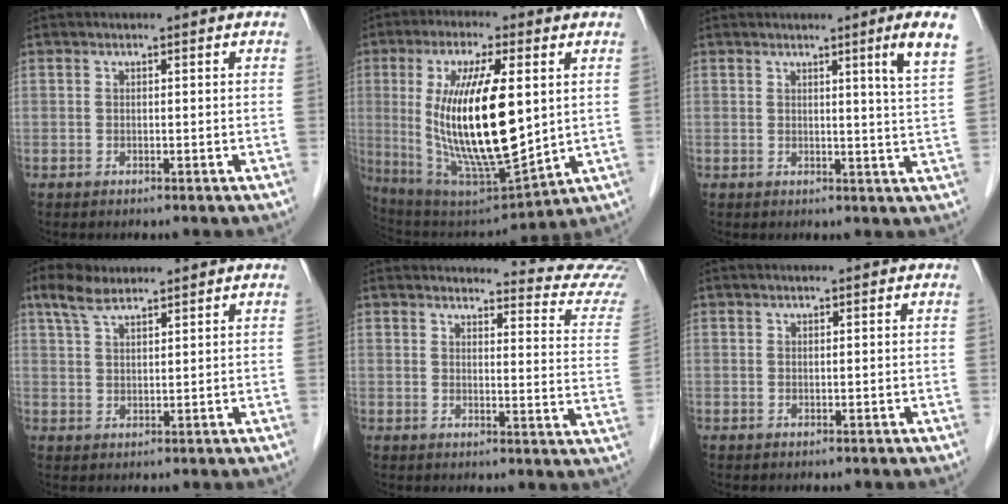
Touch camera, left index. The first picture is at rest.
{"total": 18.9, "force": [2.0, 4.5, 18.2], "torque": [-0.346, -0.011, 0.047]}
{"total": 4.9, "force": [2.6, -1.5, 3.9], "torque": [-0.053, -0.020, 0.036]}
{"total": 4.4, "force": [3.5, 1.3, 2.3], "torque": [-0.059, 0.018, 0.073]}
{"total": 15.0, "force": [14.9, -0.2, 1.6], "torque": [0.007, -0.125, 0.134]}
{"total": 0.0}